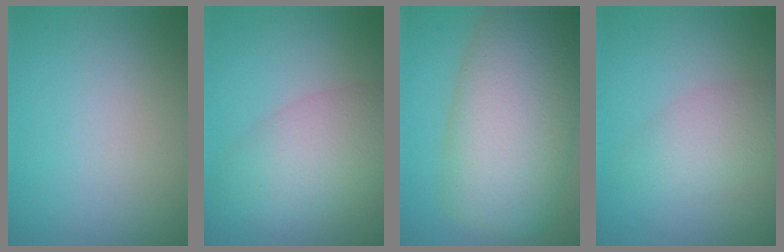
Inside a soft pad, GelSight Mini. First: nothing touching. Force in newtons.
{"total": 5.9, "press": 5.9, "slide": 0.4}
{"total": 13.9, "press": 13.9, "slide": 0.4}
{"total": 3.3, "press": 3.3, "slide": 0.1}